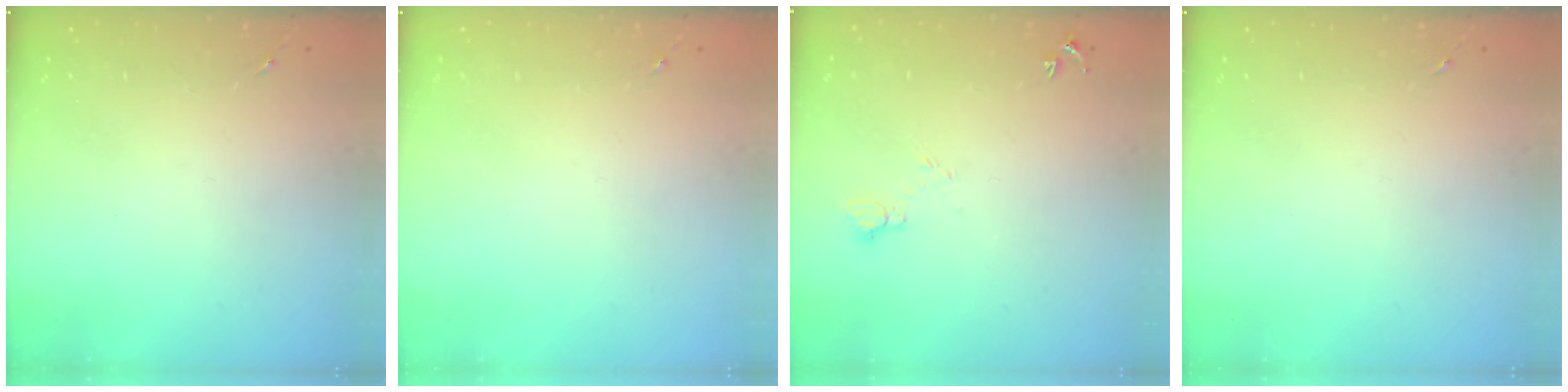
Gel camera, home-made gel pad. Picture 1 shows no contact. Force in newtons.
{"total": 0.0}
{"total": 4.2, "press": 4.1, "slide": 0.5}
{"total": 0.0}